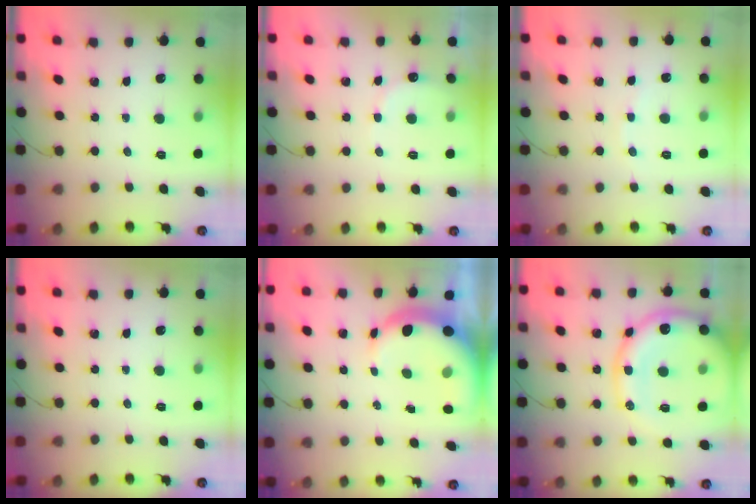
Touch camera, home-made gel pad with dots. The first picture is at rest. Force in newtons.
{"total": 7.6, "press": 7.5, "slide": 1.1}
{"total": 2.3, "press": 2.1, "slide": 0.7}
{"total": 0.0}
{"total": 8.8, "press": 8.7, "slide": 1.6}
{"total": 23.3, "press": 22.8, "slide": 4.6}